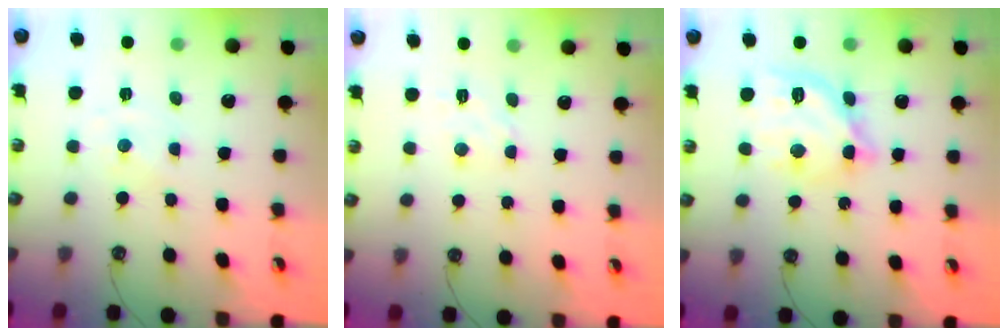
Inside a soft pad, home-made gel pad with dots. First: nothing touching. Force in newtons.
{"total": 5.5, "press": 5.4, "slide": 0.7}
{"total": 16.5, "press": 16.5, "slide": 1.3}